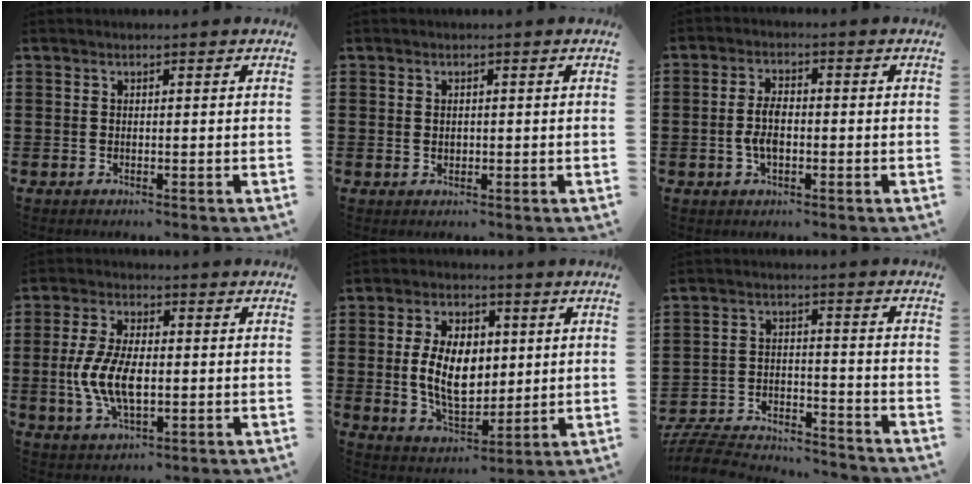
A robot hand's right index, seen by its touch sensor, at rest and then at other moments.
{"total": 1.0, "force": [0.2, 0.7, 0.7], "torque": [-0.016, 0.005, 0.003]}
{"total": 4.6, "force": [-0.7, 2.2, 3.9], "torque": [-0.086, 0.001, -0.017]}
{"total": 8.4, "force": [-0.9, 4.1, 7.3], "torque": [-0.164, -0.002, -0.021]}
{"total": 10.2, "force": [0.9, 6.4, 7.9], "torque": [-0.159, 0.008, 0.013]}
{"total": 6.7, "force": [-6.5, 0.8, 1.3], "torque": [-0.043, 0.001, -0.134]}